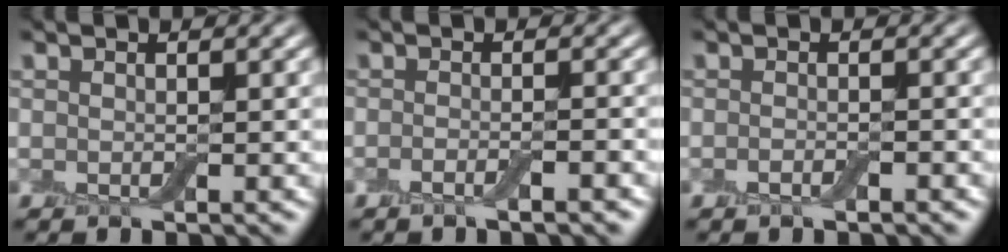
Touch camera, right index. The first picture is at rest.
{"total": 1.8, "force": [-1.0, 0.4, 1.5], "torque": [-0.018, 0.000, -0.022]}
{"total": 1.0, "force": [-0.6, 0.3, 0.7], "torque": [-0.015, -0.002, -0.012]}